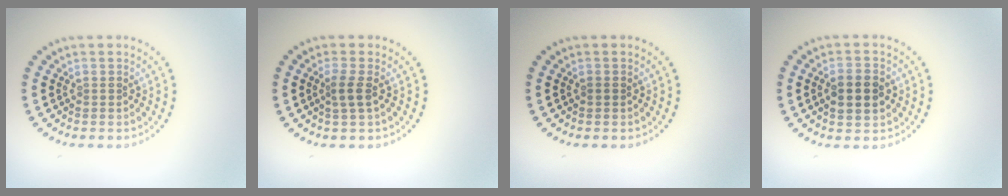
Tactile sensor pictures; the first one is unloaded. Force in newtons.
{"total": 1.7, "press": 1.3, "slide": 1.0}
{"total": 0.6, "press": 0.6, "slide": 0.1}
{"total": 3.5, "press": 3.5, "slide": 0.2}